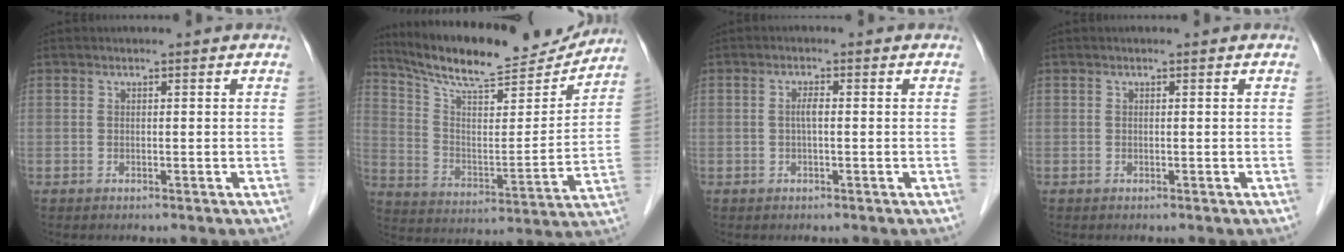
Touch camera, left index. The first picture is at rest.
{"total": 19.2, "force": [17.7, 2.8, 7.0], "torque": [-0.127, -0.020, 0.273]}
{"total": 1.6, "force": [-0.4, 0.2, 1.5], "torque": [-0.031, -0.001, -0.009]}
{"total": 0.0}